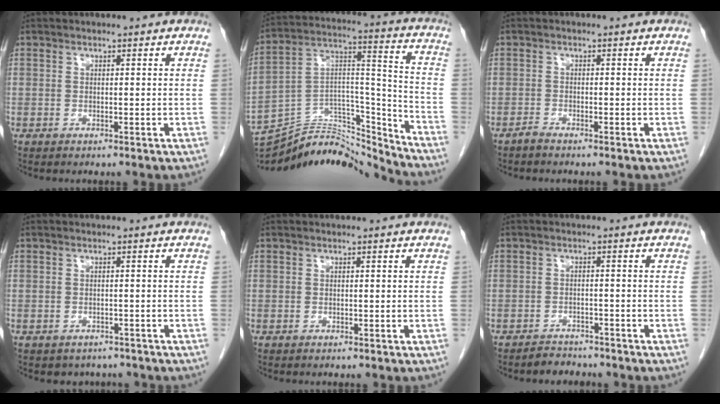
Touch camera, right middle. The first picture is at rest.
{"total": 17.1, "force": [-16.8, 1.6, 3.0], "torque": [-0.051, 0.038, -0.284]}
{"total": 0.9, "force": [-0.8, 0.0, 0.3], "torque": [-0.011, -0.001, -0.017]}
{"total": 3.6, "force": [-3.1, 1.9, 0.3], "torque": [-0.002, 0.007, -0.037]}
{"total": 0.0}
{"total": 2.8, "force": [-2.5, 1.1, -0.2], "torque": [-0.003, 0.000, -0.039]}